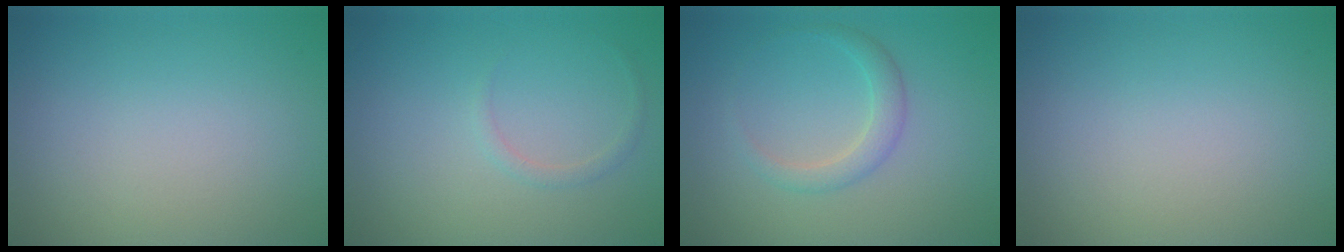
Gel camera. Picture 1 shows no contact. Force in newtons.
{"total": 0.8, "press": 0.8, "slide": 0.1}
{"total": 1.9, "press": 1.9, "slide": 0.1}
{"total": 0.0}